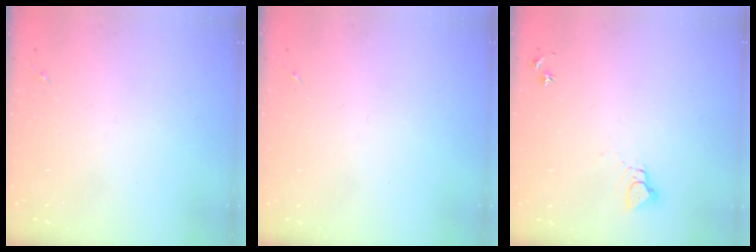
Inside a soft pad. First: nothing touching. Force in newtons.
{"total": 0.0}
{"total": 4.4, "press": 4.3, "slide": 0.4}